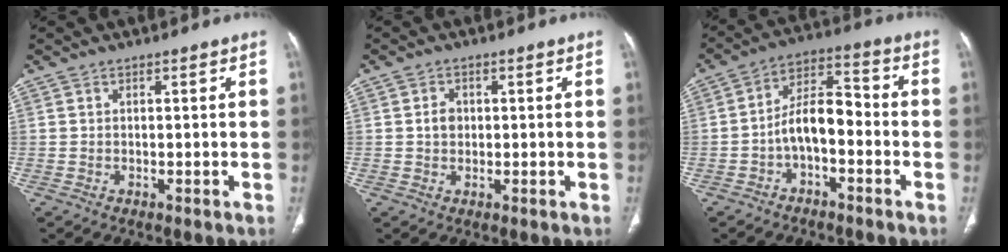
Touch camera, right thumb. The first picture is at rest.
{"total": 2.5, "force": [0.2, 2.1, 1.4], "torque": [-0.012, 0.006, 0.003]}
{"total": 8.9, "force": [-2.7, 4.7, 7.1], "torque": [-0.110, 0.049, -0.055]}